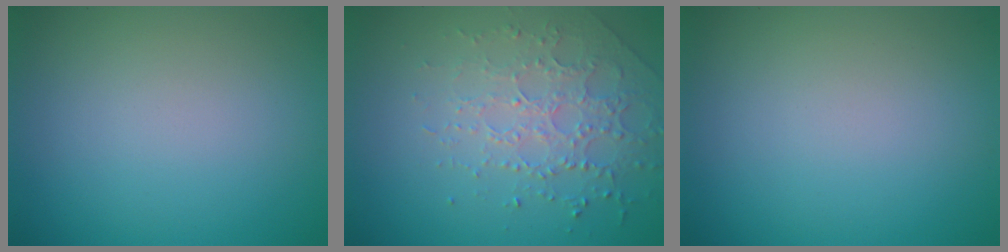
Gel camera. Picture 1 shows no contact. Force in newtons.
{"total": 2.6, "press": 2.4, "slide": 1.1}
{"total": 0.0}